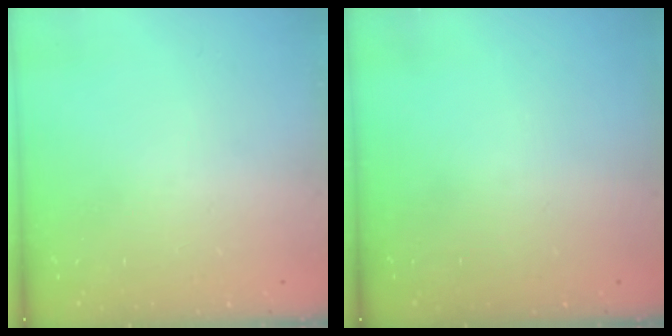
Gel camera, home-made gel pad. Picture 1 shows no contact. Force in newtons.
{"total": 0.0}